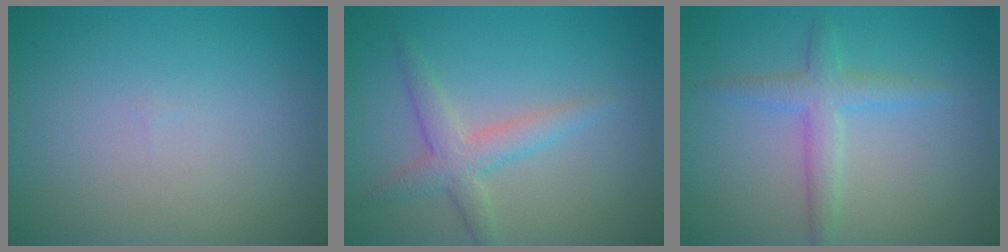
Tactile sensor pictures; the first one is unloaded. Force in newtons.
{"total": 2.9, "press": 2.9, "slide": 0.1}
{"total": 2.8, "press": 2.8, "slide": 0.1}